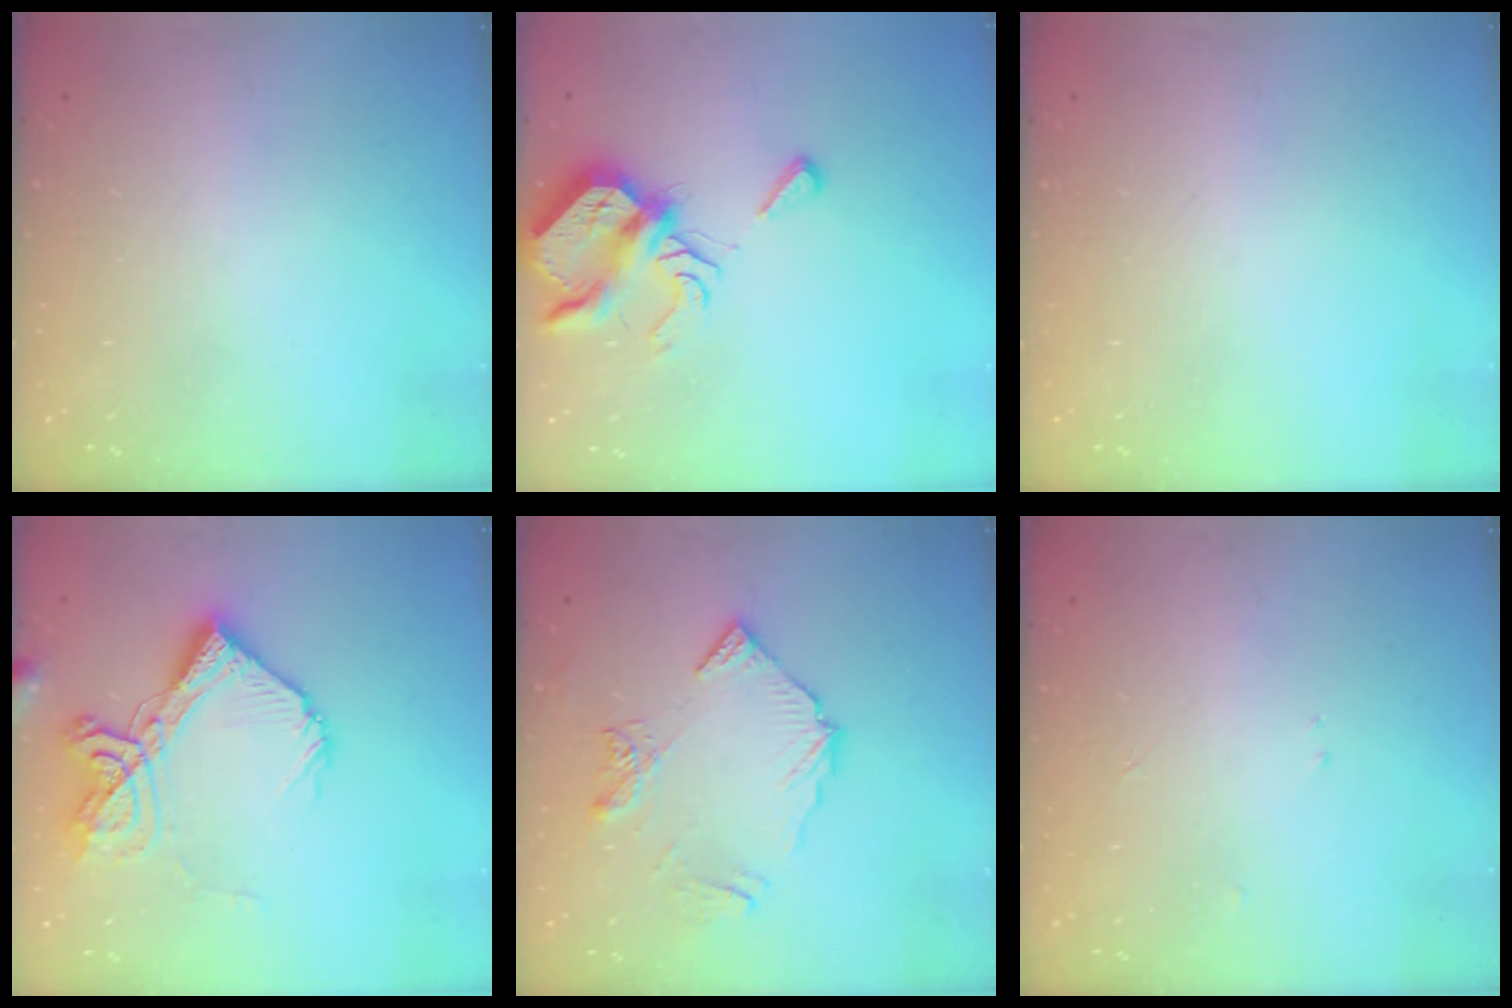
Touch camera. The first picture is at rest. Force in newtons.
{"total": 6.9, "press": 6.8, "slide": 1.0}
{"total": 0.0}
{"total": 15.8, "press": 15.7, "slide": 1.9}
{"total": 11.0, "press": 10.9, "slide": 1.3}
{"total": 2.4, "press": 2.4, "slide": 0.3}